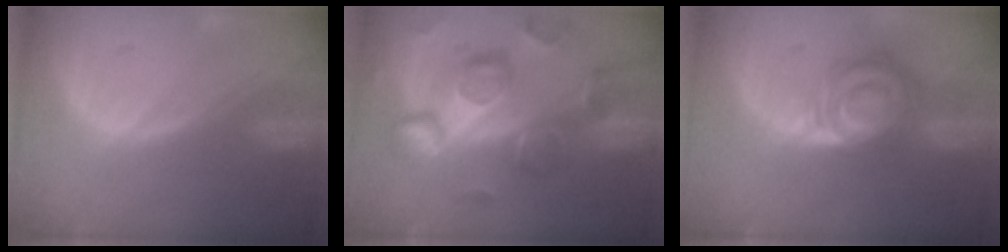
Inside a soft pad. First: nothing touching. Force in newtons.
{"total": 12.3, "press": 10.7, "slide": 6.0}
{"total": 8.0, "press": 7.1, "slide": 3.6}